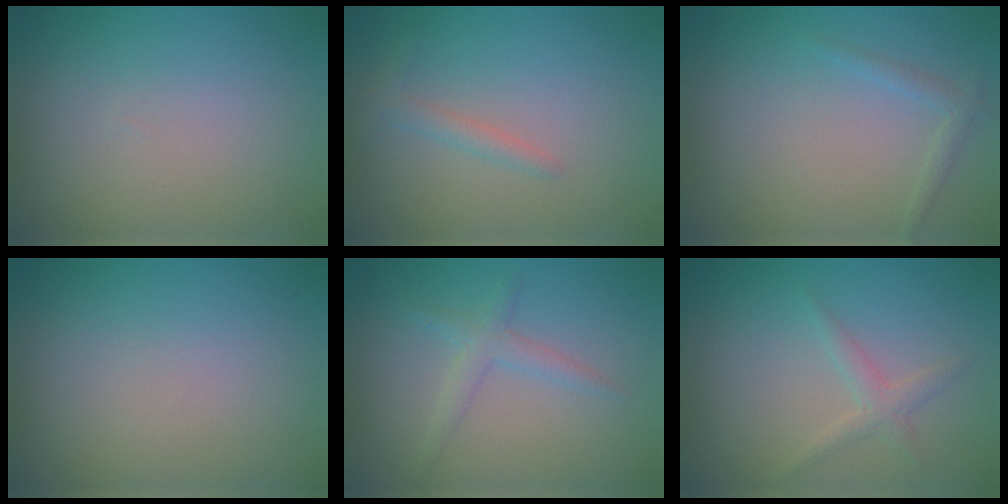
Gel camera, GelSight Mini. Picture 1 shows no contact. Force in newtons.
{"total": 1.3, "press": 1.3, "slide": 0.1}
{"total": 1.2, "press": 1.2, "slide": 0.1}
{"total": 0.0}
{"total": 1.9, "press": 1.9, "slide": 0.1}
{"total": 1.6, "press": 1.6, "slide": 0.0}